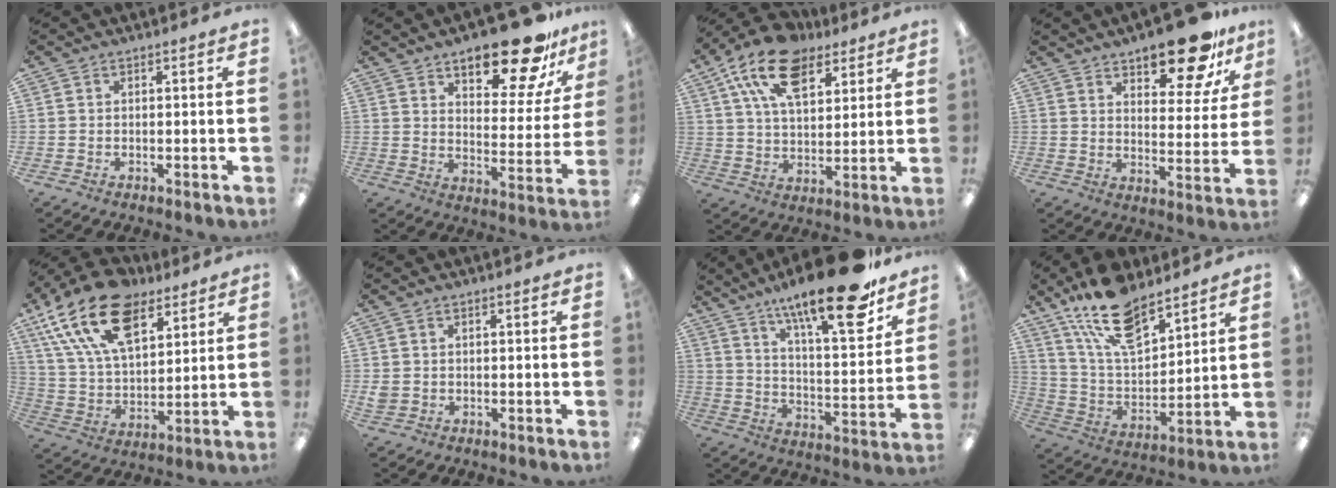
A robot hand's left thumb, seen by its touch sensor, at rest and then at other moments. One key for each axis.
{"total": 18.8, "fx": 13.8, "fy": 6.8, "fz": 10.8, "tx": -0.146, "ty": -0.087, "tz": 0.225}
{"total": 17.2, "fx": 10.0, "fy": 9.7, "fz": 10.0, "tx": -0.175, "ty": -0.034, "tz": 0.182}
{"total": 15.1, "fx": 11.6, "fy": 5.7, "fz": 7.8, "tx": -0.101, "ty": -0.075, "tz": 0.197}
{"total": 21.1, "fx": 12.5, "fy": 11.5, "fz": 12.6, "tx": -0.251, "ty": -0.053, "tz": 0.224}
{"total": 1.8, "fx": 0.1, "fy": 1.6, "fz": 0.7, "tx": -0.013, "ty": 0.005, "tz": 0.000}
{"total": 23.0, "fx": 16.3, "fy": 5.4, "fz": 15.2, "tx": -0.232, "ty": -0.109, "tz": 0.261}
{"total": 17.5, "fx": 13.1, "fy": 7.2, "fz": 9.2, "tx": -0.176, "ty": -0.070, "tz": 0.233}